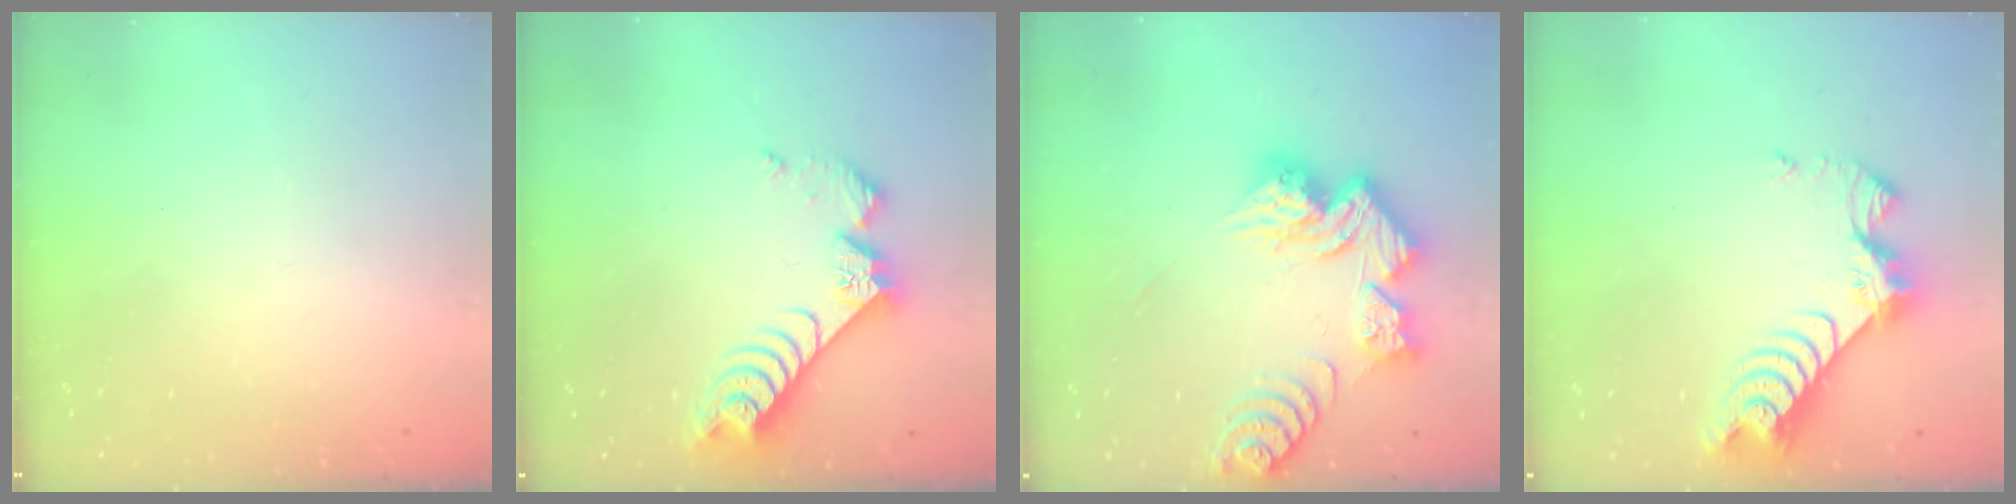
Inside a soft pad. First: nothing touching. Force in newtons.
{"total": 8.4, "press": 8.4, "slide": 0.3}
{"total": 16.4, "press": 16.4, "slide": 1.5}
{"total": 9.3, "press": 9.2, "slide": 0.8}